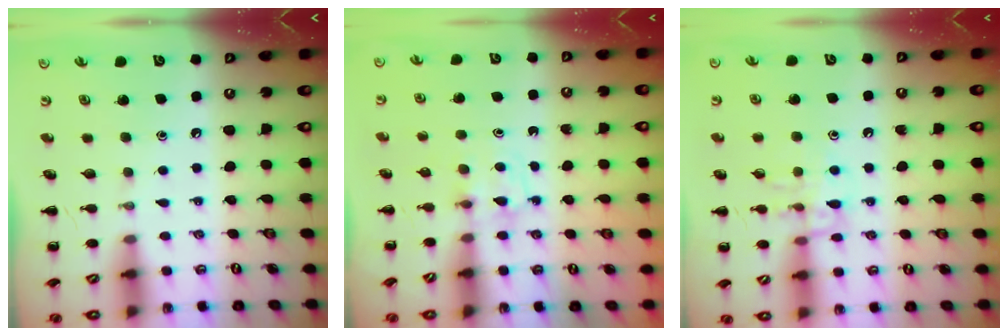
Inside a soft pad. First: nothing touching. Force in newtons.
{"total": 3.8, "press": 3.6, "slide": 1.3}
{"total": 10.7, "press": 10.7, "slide": 1.0}